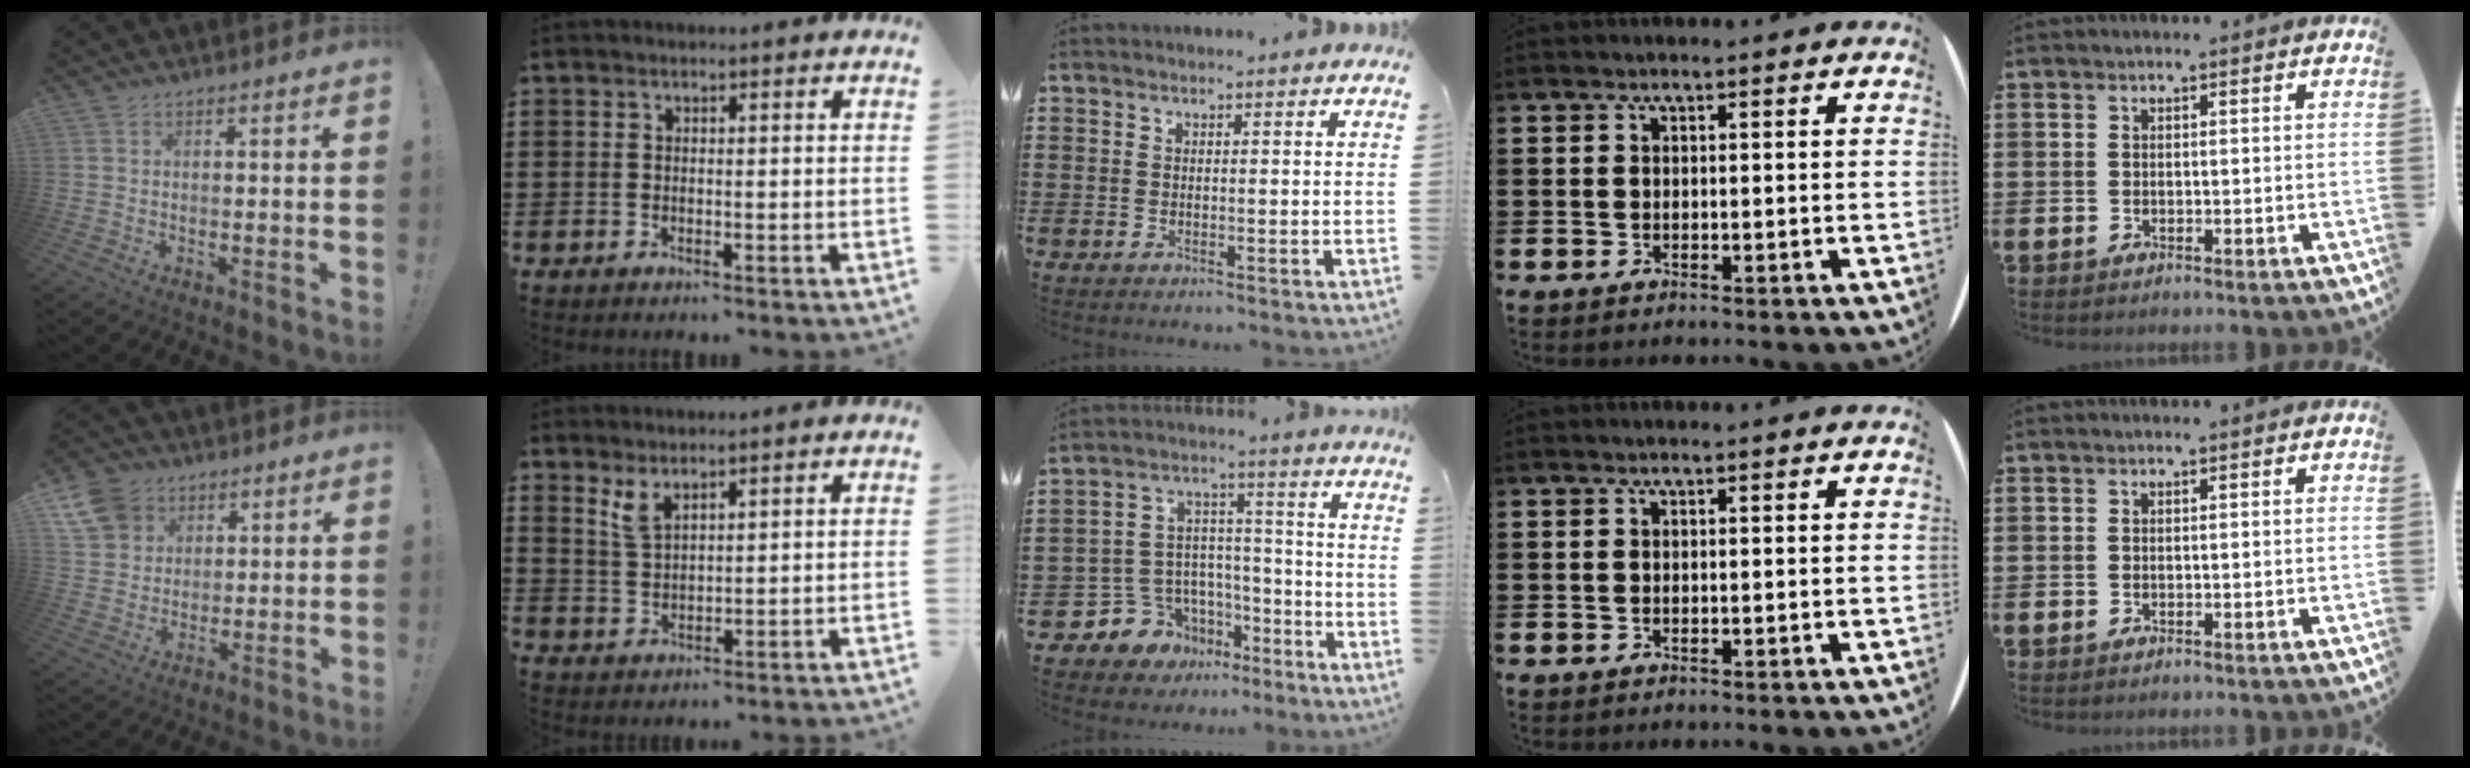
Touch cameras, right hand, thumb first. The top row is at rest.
{"thumb": {"total": 10.5, "force": [5.1, 8.6, 3.4], "torque": [-0.056, -0.025, 0.106]}, "index": {"total": 3.2, "force": [2.4, 1.1, 1.9], "torque": [-0.043, 0.003, 0.044]}, "middle": {"total": 6.7, "force": [-3.9, 5.4, -0.3], "torque": [-0.029, 0.002, -0.073]}}